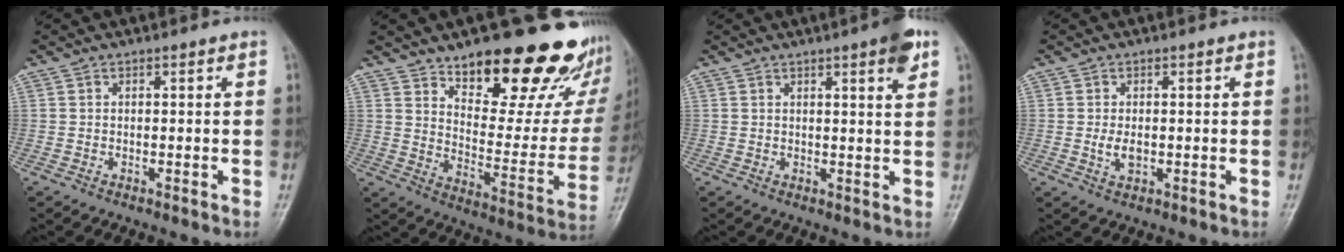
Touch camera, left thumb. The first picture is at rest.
{"total": 26.9, "force": [18.2, 10.6, 16.7], "torque": [-0.187, -0.109, 0.260]}
{"total": 5.2, "force": [2.9, 0.9, 4.2], "torque": [-0.049, -0.011, 0.035]}
{"total": 2.9, "force": [-0.1, 1.8, 2.2], "torque": [-0.037, -0.005, -0.001]}